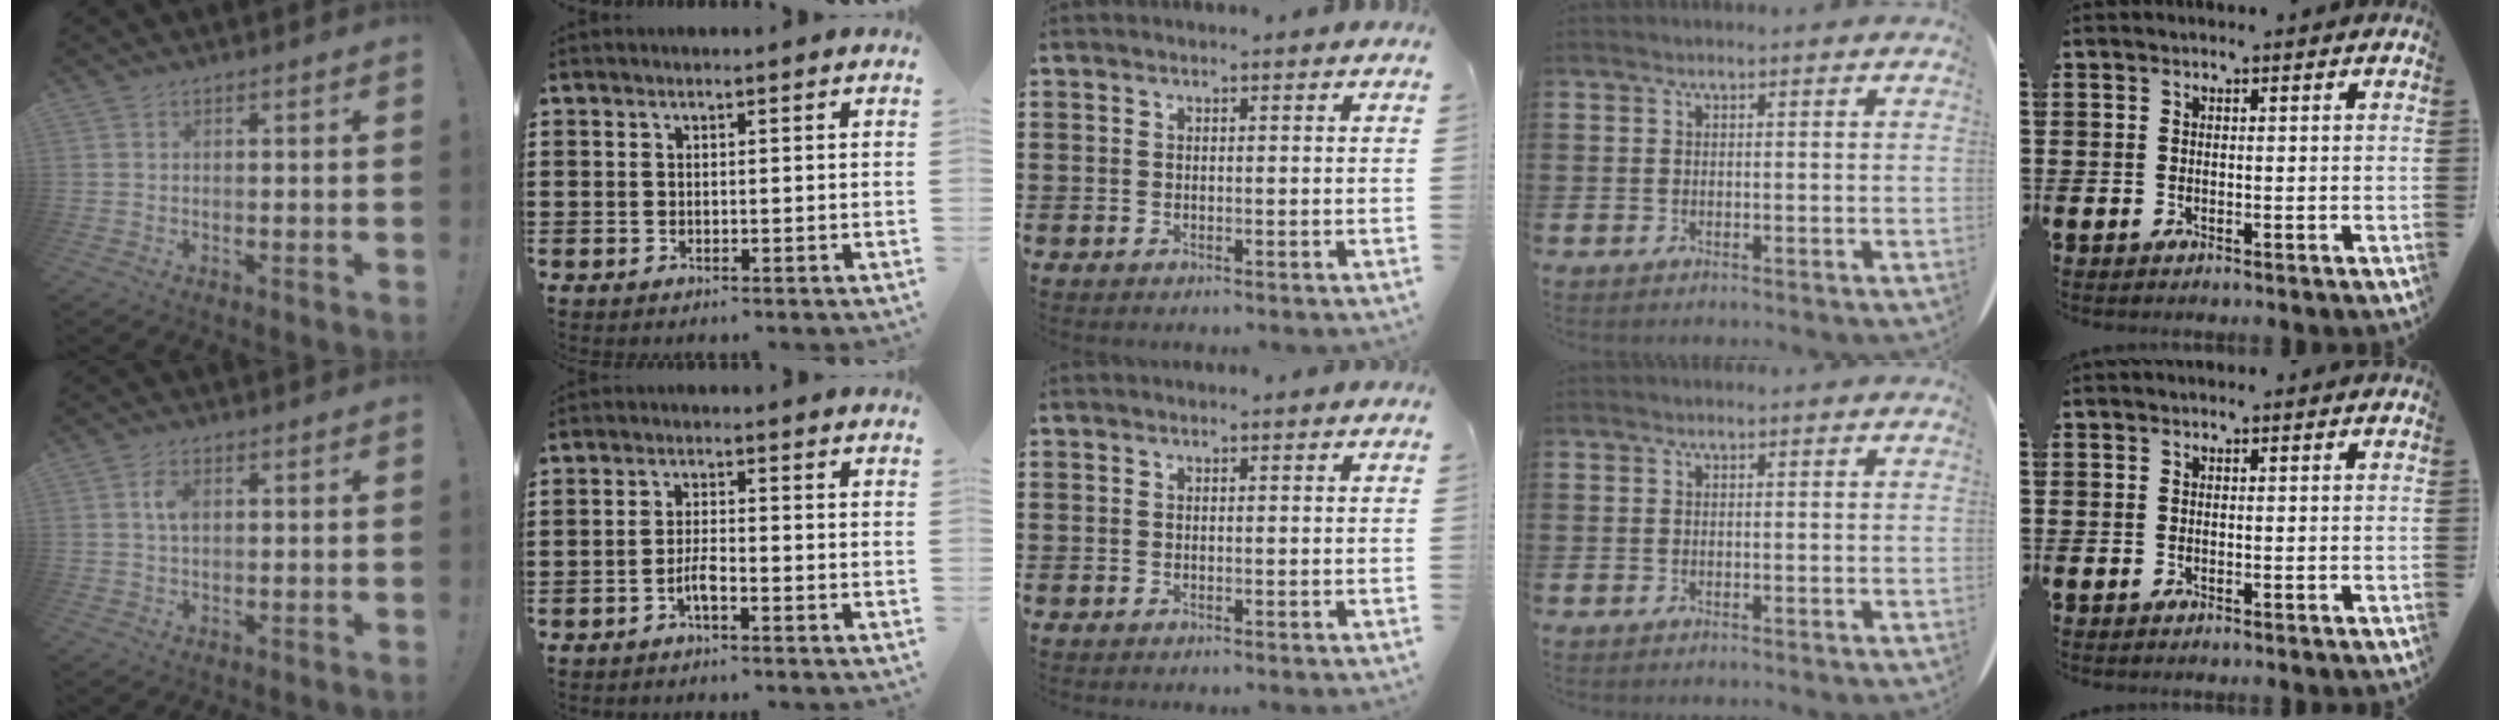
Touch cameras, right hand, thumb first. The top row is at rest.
{"thumb": {"total": 4.0, "force": [0.9, 2.3, 3.1], "torque": [-0.051, 0.003, 0.014]}, "index": {"total": 3.0, "force": [-1.6, 0.5, 2.5], "torque": [-0.060, -0.005, -0.033]}}